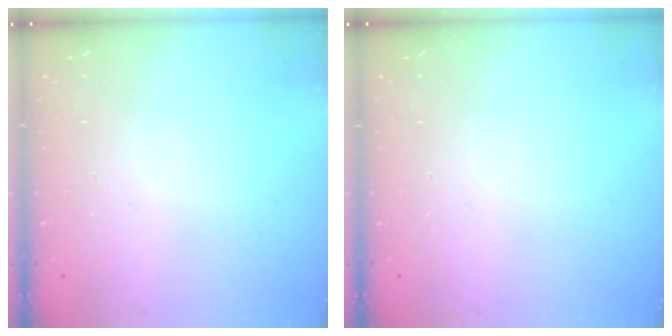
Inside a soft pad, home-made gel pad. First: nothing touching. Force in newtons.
{"total": 0.0}